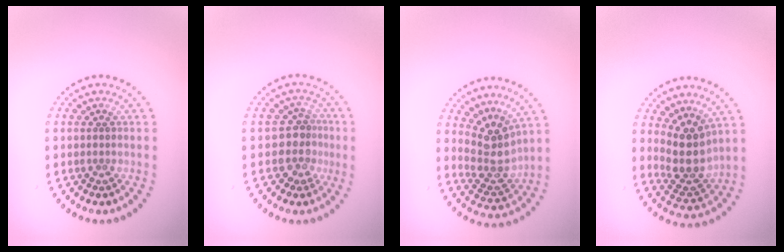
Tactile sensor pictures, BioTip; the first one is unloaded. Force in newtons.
{"total": 2.6, "press": 2.0, "slide": 1.7}
{"total": 3.7, "press": 2.8, "slide": 2.5}
{"total": 4.0, "press": 3.2, "slide": 2.4}